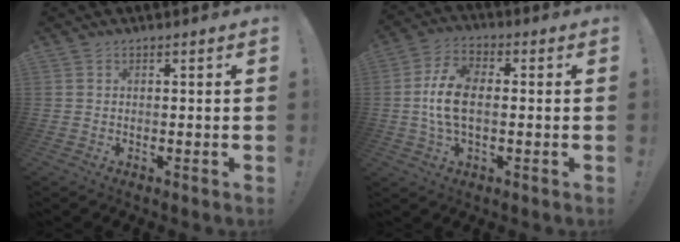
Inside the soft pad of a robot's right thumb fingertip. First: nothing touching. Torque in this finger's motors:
{"motor_torque": [0.85, 0.75, 1.27, -0.26, 0.42]}